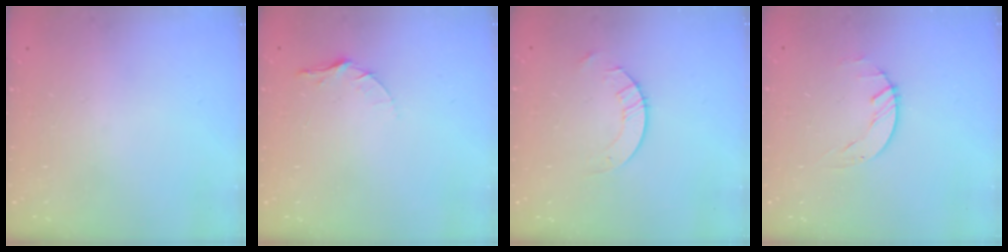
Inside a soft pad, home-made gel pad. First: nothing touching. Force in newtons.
{"total": 4.4, "press": 4.3, "slide": 0.5}
{"total": 2.0, "press": 2.0, "slide": 0.2}
{"total": 0.7, "press": 0.7, "slide": 0.2}